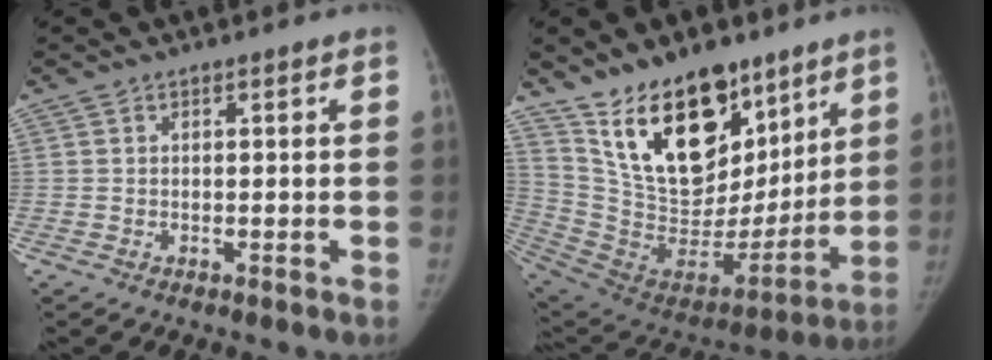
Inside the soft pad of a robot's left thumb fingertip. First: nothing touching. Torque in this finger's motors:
{"motor_torque": [3.06, 0.65, 1.14, -1.63, 0.56]}